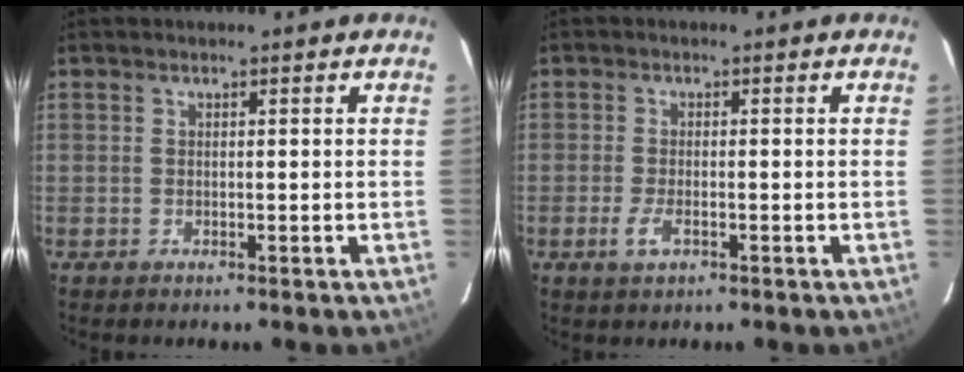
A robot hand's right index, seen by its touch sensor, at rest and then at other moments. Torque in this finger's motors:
{"motor_torque": [0.11, -0.04, -0.01, 0.01]}